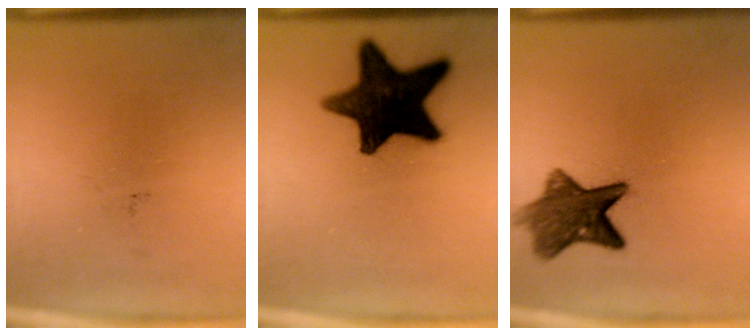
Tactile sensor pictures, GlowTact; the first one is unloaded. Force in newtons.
{"total": 16.3}
{"total": 8.1}